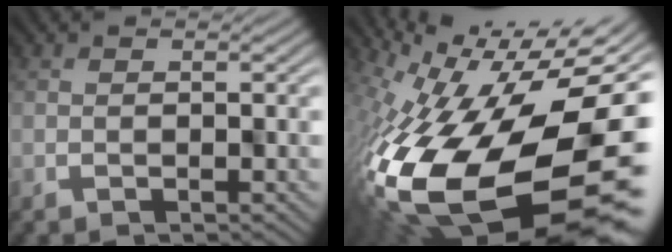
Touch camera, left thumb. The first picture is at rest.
{"total": 19.5, "force": [-3.3, 10.3, 16.2], "torque": [-0.314, -0.048, -0.039]}